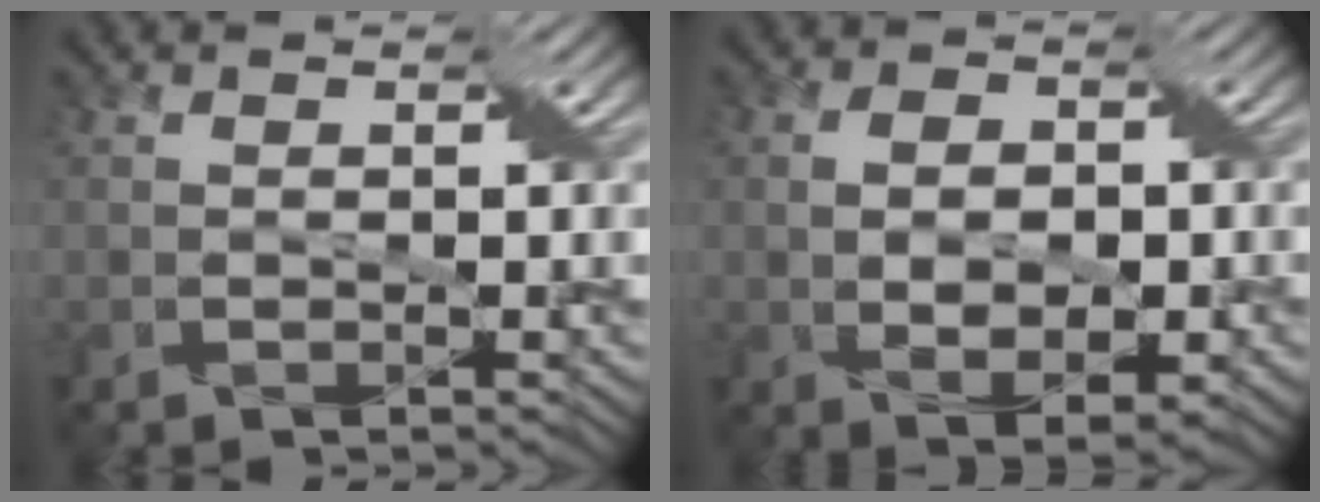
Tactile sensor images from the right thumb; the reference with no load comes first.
{"total": 6.2, "force": [-0.5, 3.9, 4.8], "torque": [-0.073, -0.003, -0.005]}